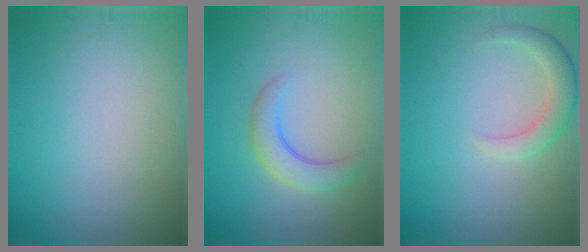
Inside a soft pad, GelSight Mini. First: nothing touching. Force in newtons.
{"total": 3.2, "press": 3.2, "slide": 0.3}
{"total": 2.9, "press": 2.9, "slide": 0.4}